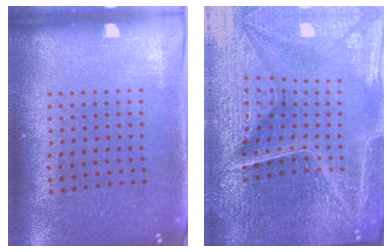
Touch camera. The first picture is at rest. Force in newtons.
{"total": 6.9, "press": 6.1, "slide": 3.3}